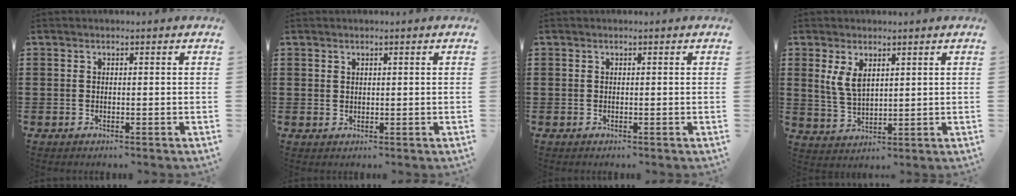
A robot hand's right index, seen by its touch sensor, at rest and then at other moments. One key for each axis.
{"total": 1.0, "fx": 0.8, "fy": 0.6, "fz": 0.2, "tx": -0.005, "ty": 0.001, "tz": 0.016}
{"total": 0.0}
{"total": 4.4, "fx": 1.9, "fy": 2.5, "fz": 3.1, "tx": -0.076, "ty": 0.004, "tz": 0.031}